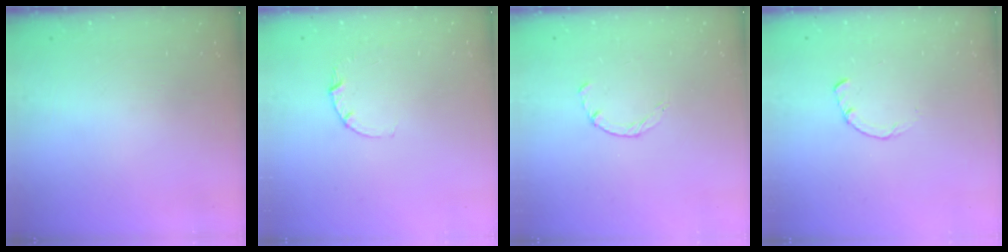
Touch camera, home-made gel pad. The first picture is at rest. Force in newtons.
{"total": 2.8, "press": 2.8, "slide": 0.3}
{"total": 1.8, "press": 1.7, "slide": 0.3}
{"total": 1.7, "press": 1.7, "slide": 0.2}